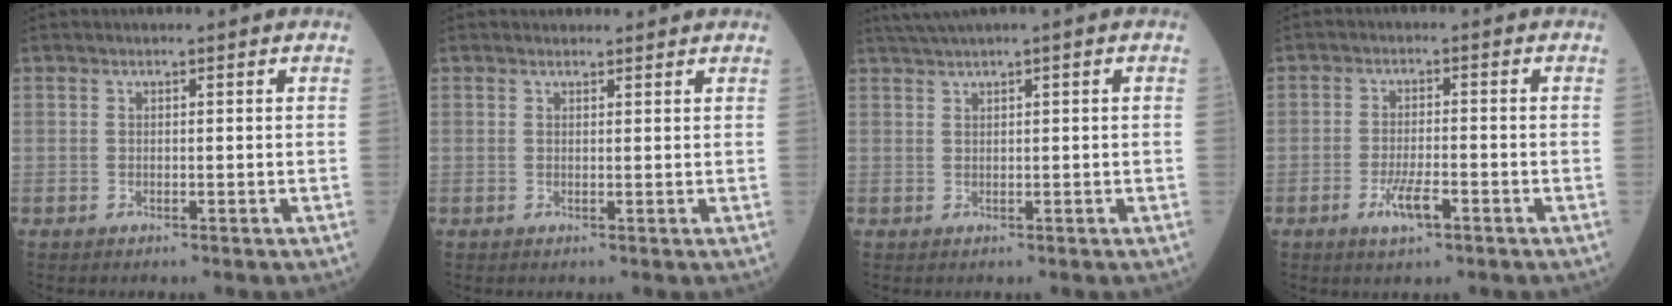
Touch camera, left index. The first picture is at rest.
{"total": 2.2, "force": [2.1, 0.3, 0.1], "torque": [-0.010, 0.010, 0.026]}
{"total": 2.7, "force": [1.9, -0.5, 1.9], "torque": [-0.044, 0.015, 0.041]}
{"total": 4.4, "force": [-2.4, 0.9, 3.6], "torque": [-0.075, -0.003, -0.042]}